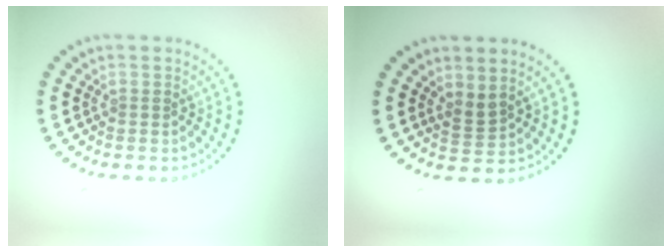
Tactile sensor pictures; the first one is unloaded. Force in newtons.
{"total": 1.6, "press": 1.2, "slide": 1.1}